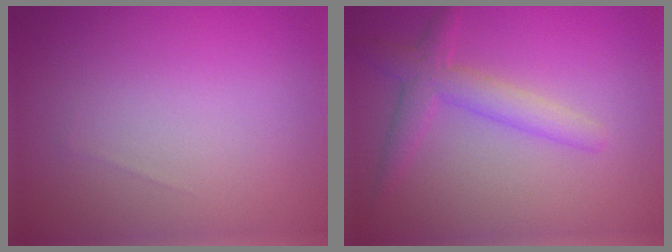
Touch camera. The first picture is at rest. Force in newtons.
{"total": 2.1, "press": 2.1, "slide": 0.1}